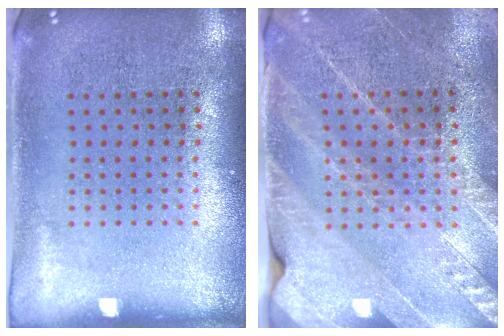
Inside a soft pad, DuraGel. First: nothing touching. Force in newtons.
{"total": 2.7, "press": 2.7, "slide": 0.1}